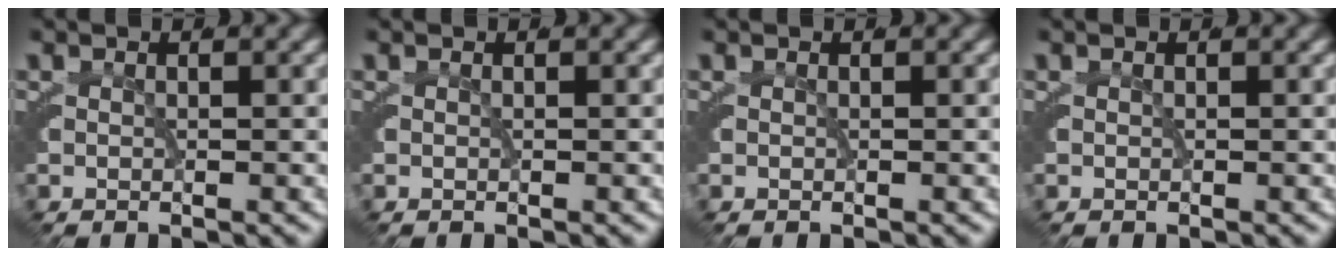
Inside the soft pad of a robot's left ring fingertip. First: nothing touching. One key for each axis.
{"total": 0.0}
{"total": 0.0}
{"total": 0.0}